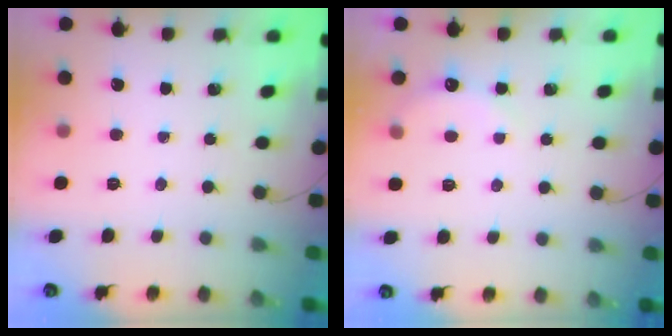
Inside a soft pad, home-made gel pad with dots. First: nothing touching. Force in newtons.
{"total": 5.0, "press": 4.8, "slide": 1.5}